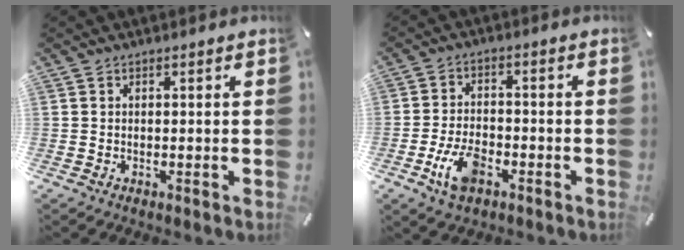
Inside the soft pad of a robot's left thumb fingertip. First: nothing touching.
{"total": 8.3, "force": [-3.9, 4.5, 5.8], "torque": [-0.127, 0.013, -0.072]}